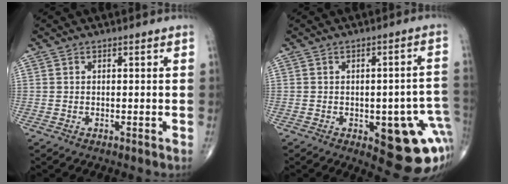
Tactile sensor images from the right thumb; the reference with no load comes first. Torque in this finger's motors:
{"motor_torque": [1.57, 1.23, 0.82, -0.92, 0.21]}